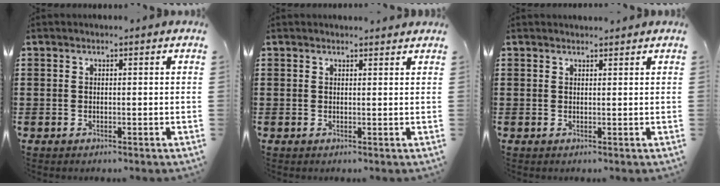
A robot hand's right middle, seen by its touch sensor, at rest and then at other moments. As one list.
[{"total": 0.8, "force": [0.8, 0.1, 0.1], "torque": [0.003, -0.003, 0.014]}, {"total": 0.9, "force": [0.9, 0.1, 0.1], "torque": [0.004, -0.003, 0.015]}]